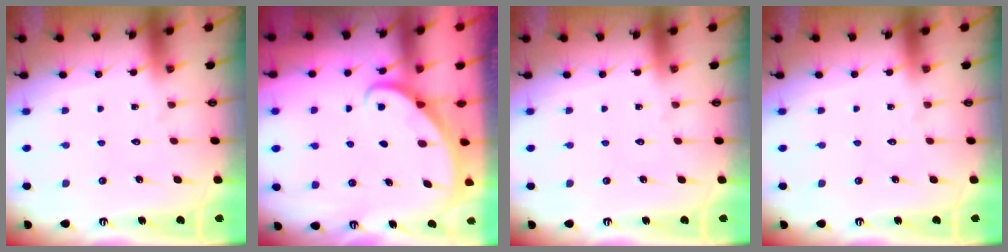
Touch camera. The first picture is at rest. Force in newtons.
{"total": 2.3, "press": 2.3, "slide": 0.1}
{"total": 0.0}
{"total": 0.0}